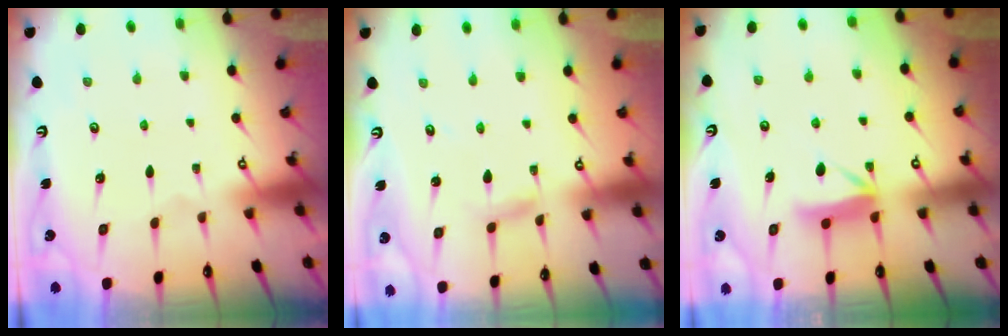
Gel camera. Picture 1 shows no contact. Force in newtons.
{"total": 3.0, "press": 3.0, "slide": 0.1}
{"total": 7.2, "press": 7.2, "slide": 0.8}